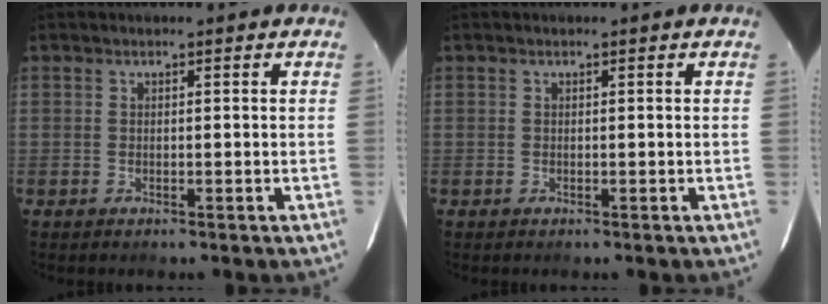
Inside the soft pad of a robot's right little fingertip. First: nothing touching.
{"total": 0.0}